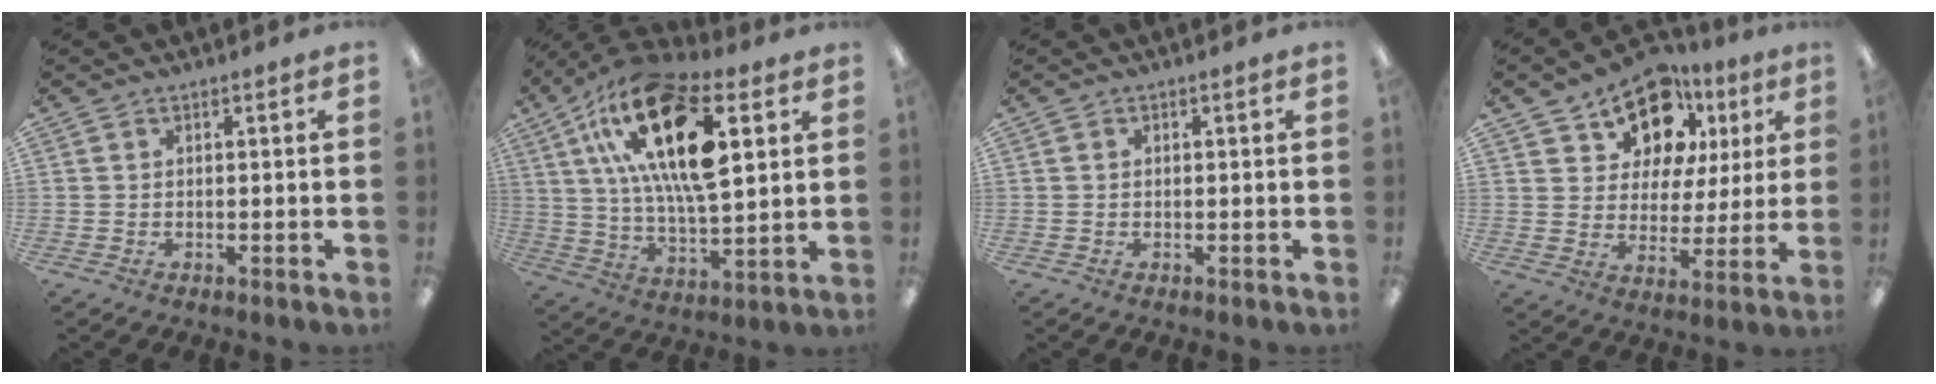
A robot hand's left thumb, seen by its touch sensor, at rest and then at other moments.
{"total": 24.4, "force": [10.1, 10.3, 19.7], "torque": [-0.366, -0.033, 0.163]}
{"total": 0.0}
{"total": 14.1, "force": [10.0, 8.8, 4.8], "torque": [-0.087, -0.066, 0.186]}